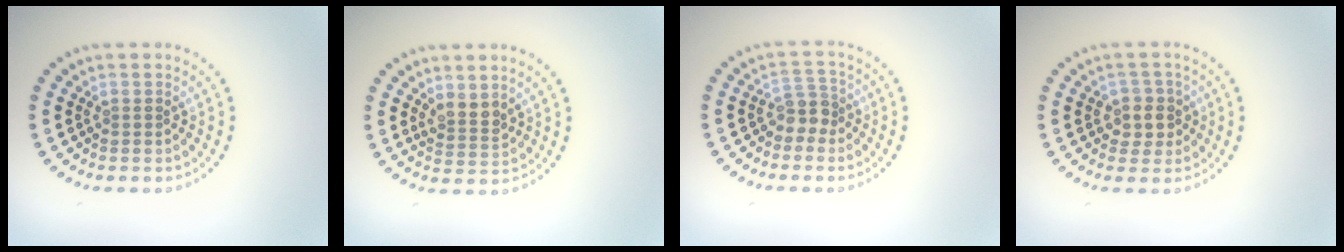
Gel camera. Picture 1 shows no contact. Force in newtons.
{"total": 2.0, "press": 1.7, "slide": 1.1}
{"total": 2.1, "press": 1.6, "slide": 1.4}
{"total": 2.4, "press": 2.1, "slide": 1.2}